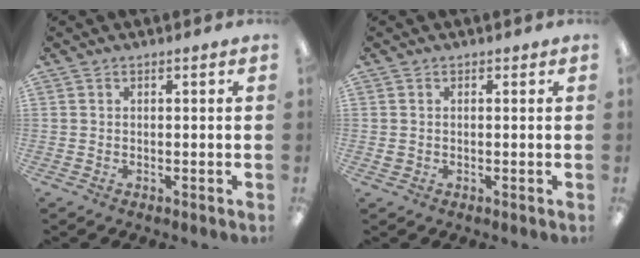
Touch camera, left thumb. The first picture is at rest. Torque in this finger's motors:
{"motor_torque": [-0.35, 0.25, -0.22, 0.10, 0.02]}